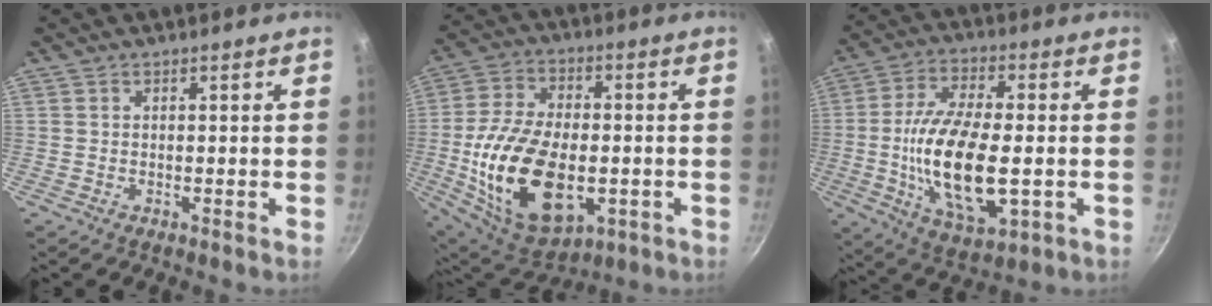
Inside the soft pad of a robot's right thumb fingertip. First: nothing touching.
{"total": 22.9, "force": [-4.2, 13.2, 18.3], "torque": [-0.330, 0.002, -0.049]}
{"total": 18.8, "force": [-2.0, 8.3, 16.7], "torque": [-0.313, -0.003, -0.026]}